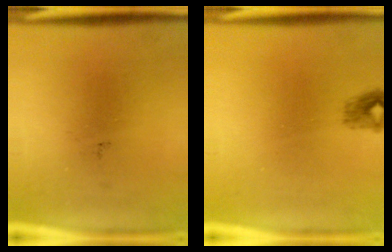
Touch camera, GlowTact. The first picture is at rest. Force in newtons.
{"total": 1.5}